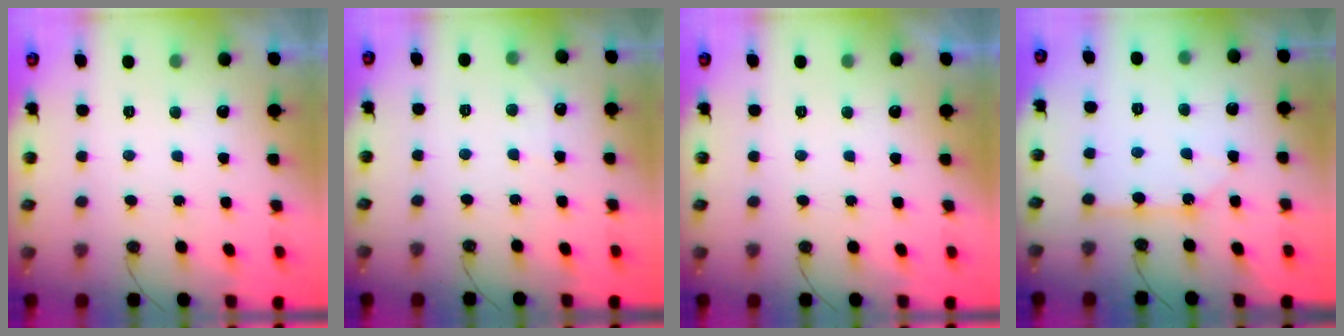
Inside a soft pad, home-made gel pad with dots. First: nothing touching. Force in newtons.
{"total": 2.8, "press": 2.8, "slide": 0.4}
{"total": 0.0}
{"total": 8.5, "press": 8.5, "slide": 0.7}